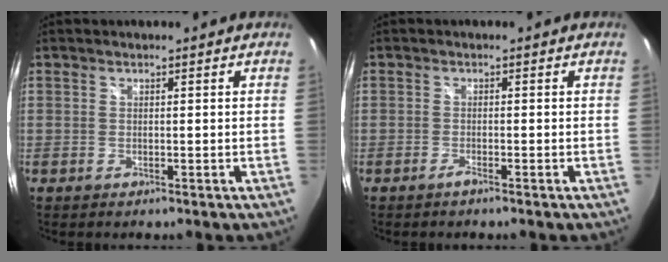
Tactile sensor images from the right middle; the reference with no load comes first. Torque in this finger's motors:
{"motor_torque": [0.32, -0.41, -0.01, 0.00]}